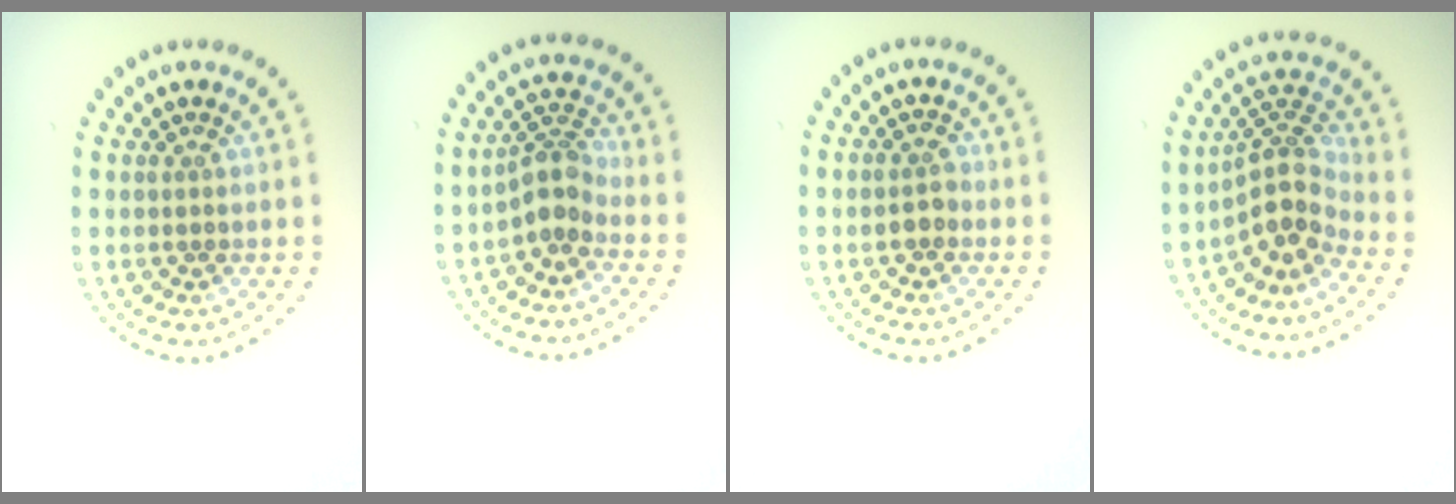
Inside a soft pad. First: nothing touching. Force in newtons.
{"total": 2.7, "press": 2.1, "slide": 1.8}
{"total": 1.5, "press": 1.5, "slide": 0.2}
{"total": 3.9, "press": 3.0, "slide": 2.6}